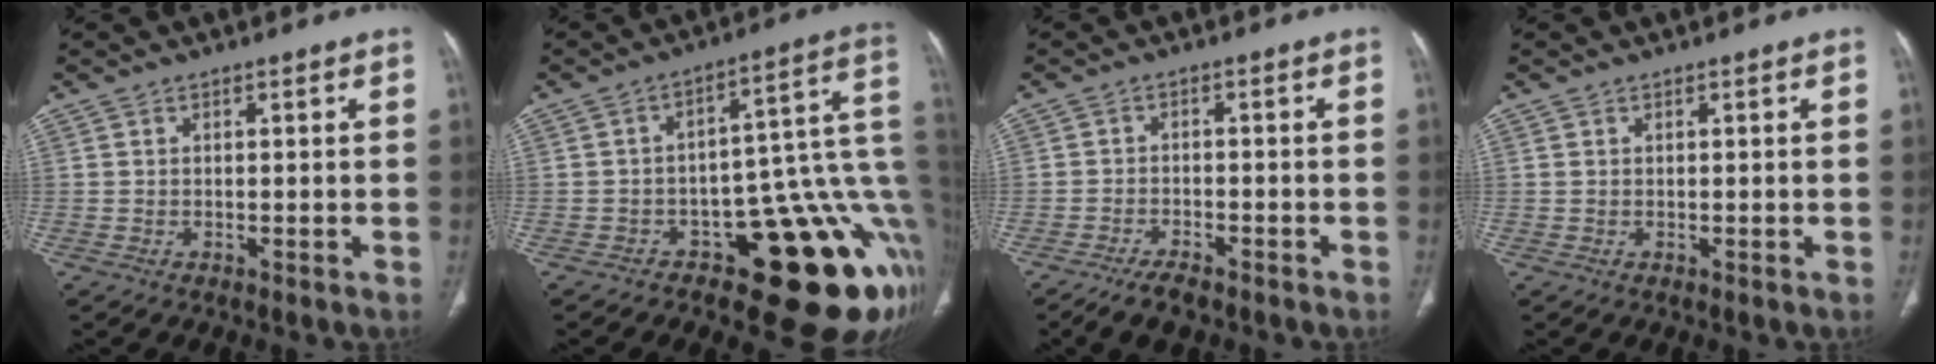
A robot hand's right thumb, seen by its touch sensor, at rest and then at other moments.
{"total": 19.9, "force": [-6.5, 8.4, 16.8], "torque": [-0.103, 0.069, -0.078]}
{"total": 5.2, "force": [-4.2, 1.8, 2.5], "torque": [-0.048, 0.011, -0.072]}
{"total": 0.0}